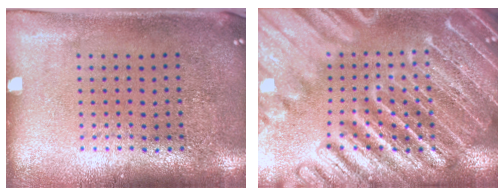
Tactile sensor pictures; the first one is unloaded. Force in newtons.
{"total": 6.1, "press": 6.1, "slide": 0.7}